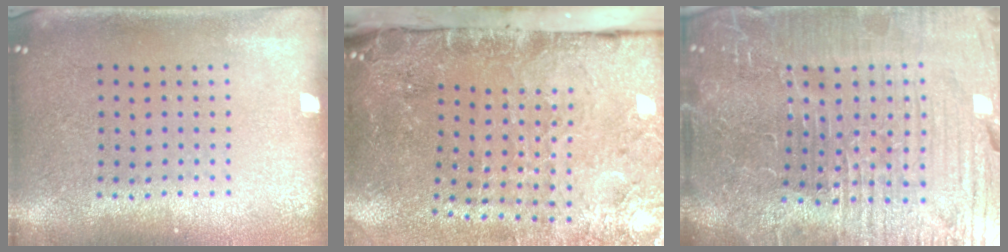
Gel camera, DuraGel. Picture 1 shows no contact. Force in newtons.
{"total": 4.7, "press": 3.6, "slide": 3.0}
{"total": 6.9, "press": 6.3, "slide": 2.9}